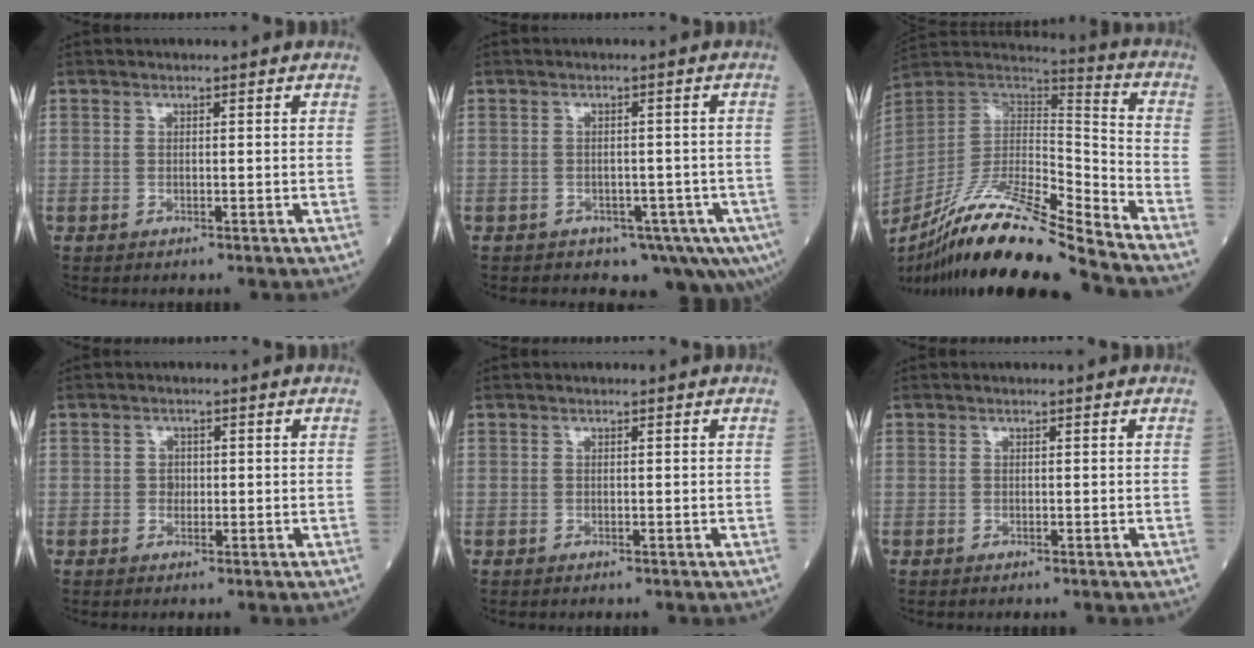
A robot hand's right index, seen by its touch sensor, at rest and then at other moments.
{"total": 7.9, "force": [-5.0, 5.0, 3.3], "torque": [-0.022, 0.005, -0.064]}
{"total": 20.8, "force": [-17.1, 0.3, 11.8], "torque": [-0.249, -0.009, -0.320]}
{"total": 1.4, "force": [0.0, 1.2, 0.7], "torque": [-0.009, 0.002, 0.000]}
{"total": 0.0}
{"total": 0.0}